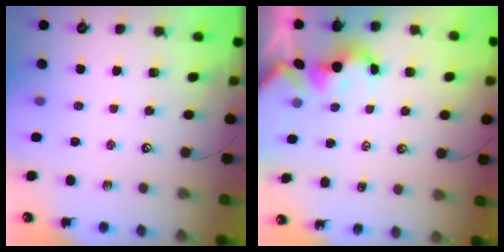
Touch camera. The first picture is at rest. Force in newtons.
{"total": 1.5, "press": 1.5, "slide": 0.1}